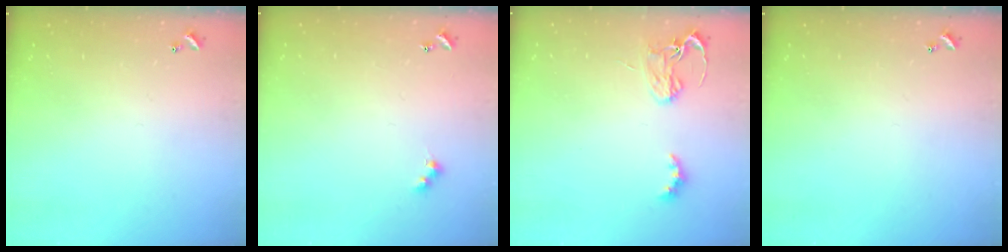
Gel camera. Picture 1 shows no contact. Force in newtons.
{"total": 3.0, "press": 2.9, "slide": 0.5}
{"total": 2.9, "press": 2.8, "slide": 0.6}
{"total": 0.0}